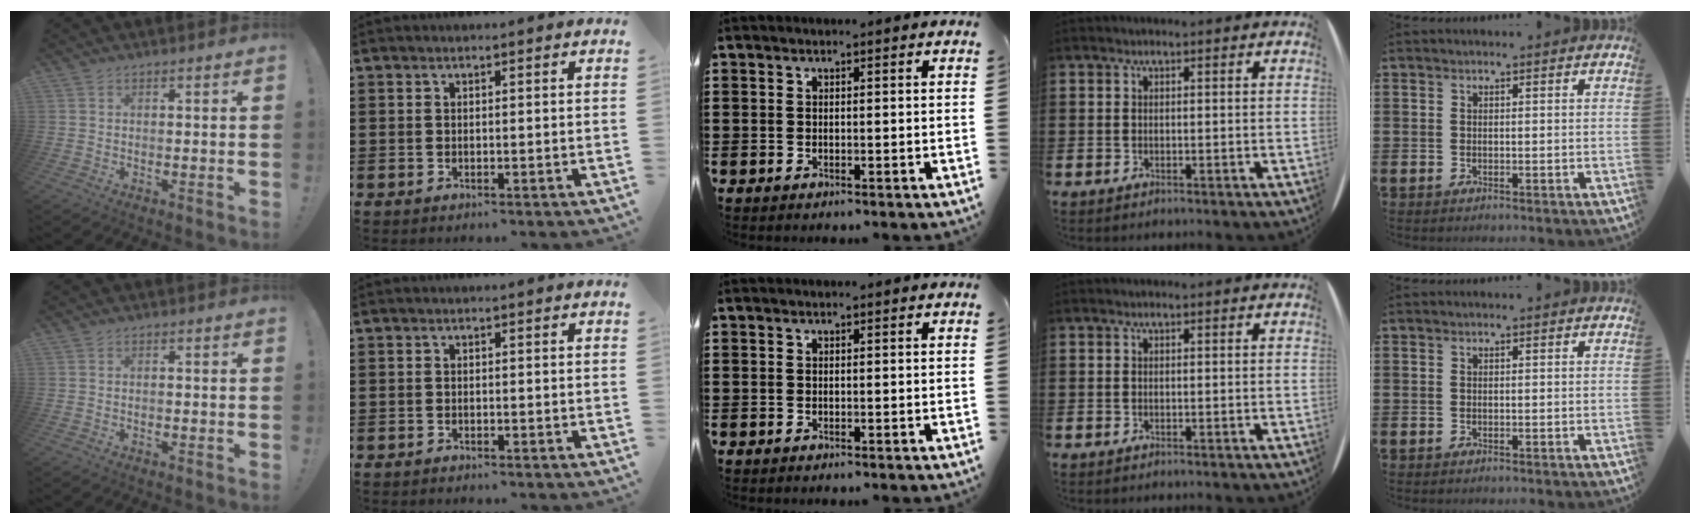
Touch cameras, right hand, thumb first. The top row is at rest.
{"thumb": {"total": 0.6, "force": [-0.4, 0.2, 0.4], "torque": [-0.008, 0.000, -0.008]}, "index": {"total": 0.6, "force": [-0.6, 0.1, 0.0], "torque": [-0.001, 0.000, -0.012]}}